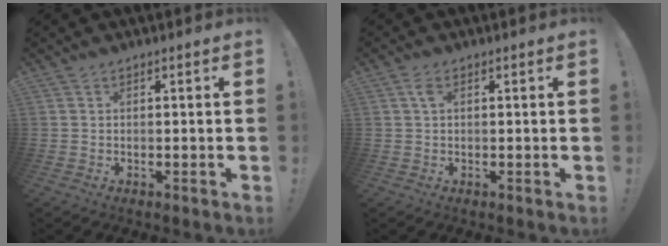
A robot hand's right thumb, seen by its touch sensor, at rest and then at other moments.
{"total": 2.3, "force": [0.7, 1.1, 1.8], "torque": [-0.032, 0.001, 0.012]}